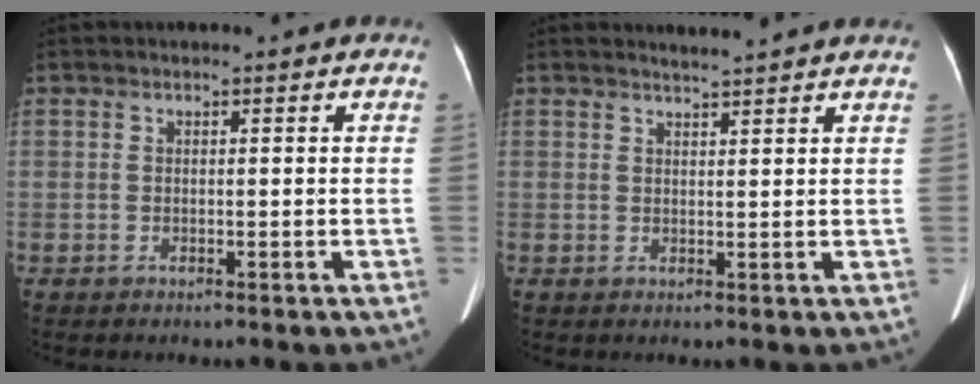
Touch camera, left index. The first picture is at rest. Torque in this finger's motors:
{"motor_torque": [-0.02, -0.15, 0.05, -0.01]}